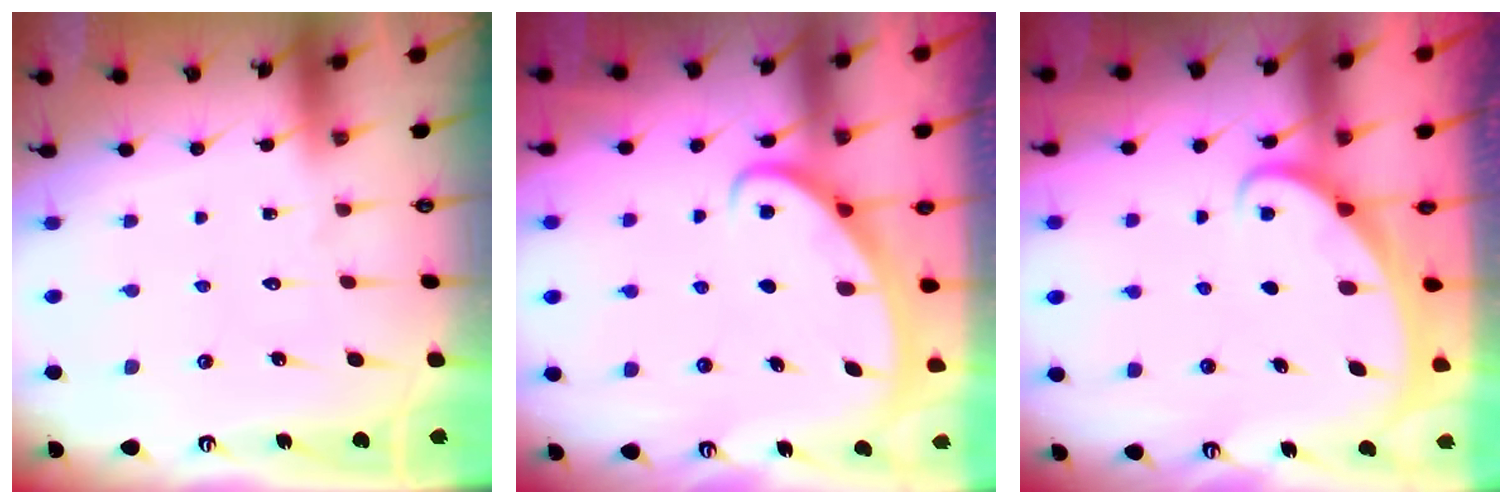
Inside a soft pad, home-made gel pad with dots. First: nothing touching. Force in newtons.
{"total": 2.9, "press": 2.8, "slide": 0.3}
{"total": 1.7, "press": 1.6, "slide": 0.2}